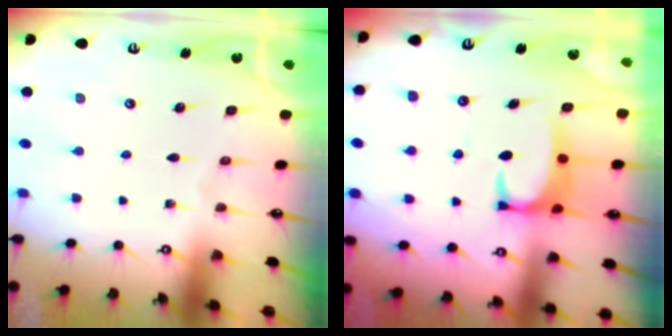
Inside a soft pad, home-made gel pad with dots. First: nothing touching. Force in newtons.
{"total": 3.4, "press": 3.3, "slide": 0.9}